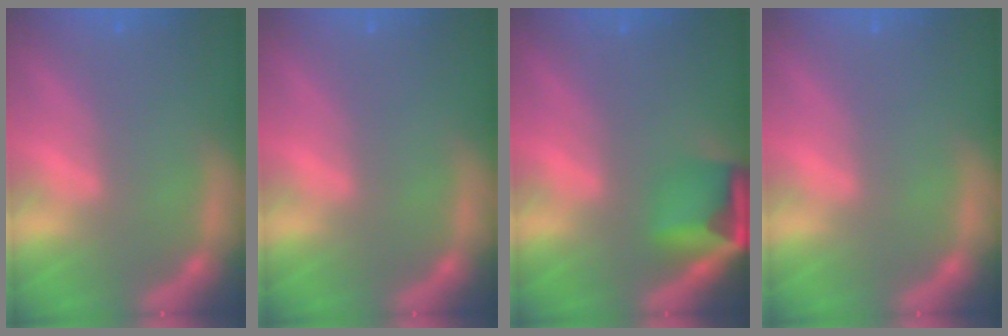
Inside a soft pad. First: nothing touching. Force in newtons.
{"total": 0.0}
{"total": 5.4}
{"total": 0.0}